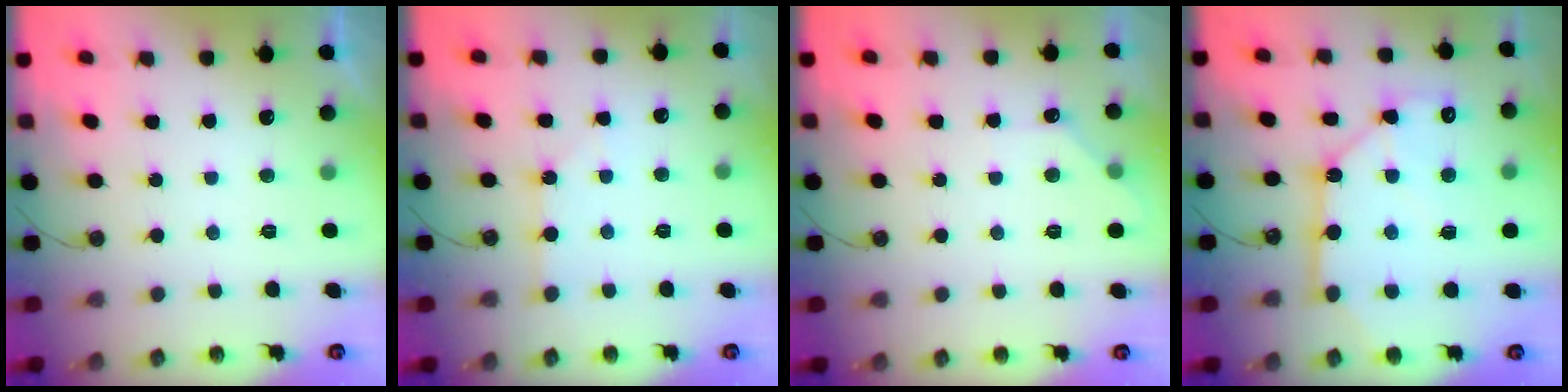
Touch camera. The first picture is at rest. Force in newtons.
{"total": 1.7, "press": 1.7, "slide": 0.3}
{"total": 4.0, "press": 4.0, "slide": 0.5}
{"total": 12.9, "press": 12.9, "slide": 0.4}